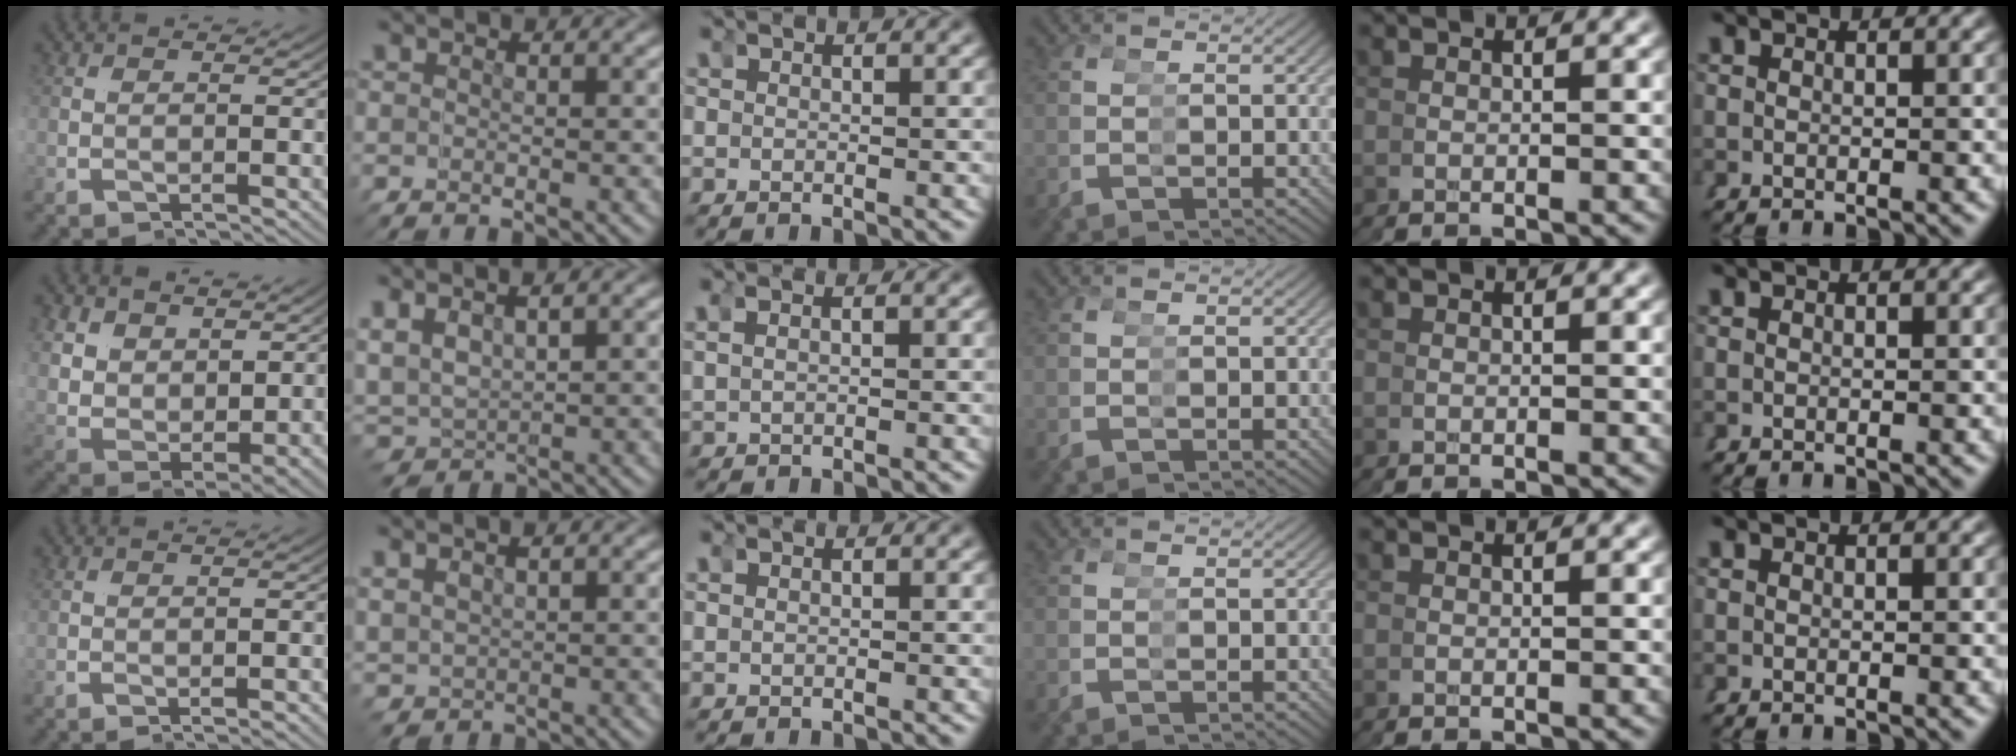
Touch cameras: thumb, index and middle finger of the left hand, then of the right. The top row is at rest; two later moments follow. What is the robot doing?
{"motion": "grasp_and_lifting", "object": "hoodie"}